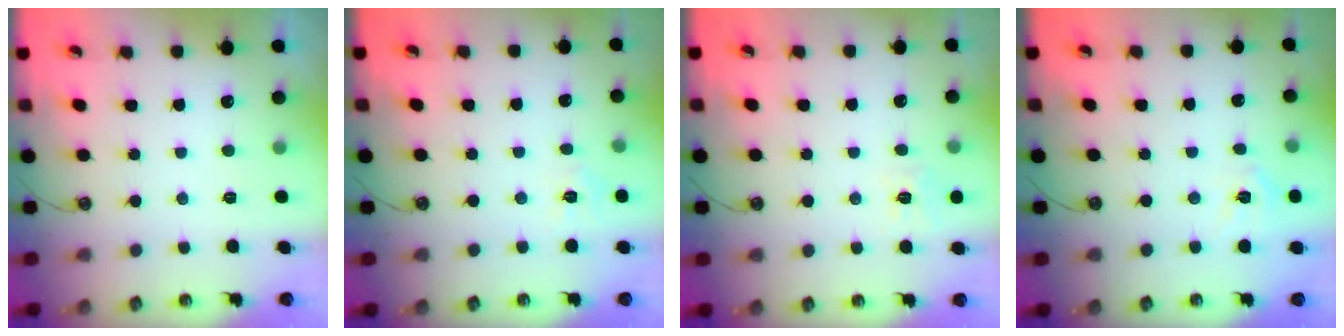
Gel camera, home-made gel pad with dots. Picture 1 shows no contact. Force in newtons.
{"total": 4.3, "press": 4.3, "slide": 0.6}
{"total": 7.4, "press": 7.4, "slide": 0.6}
{"total": 5.8, "press": 5.8, "slide": 0.2}